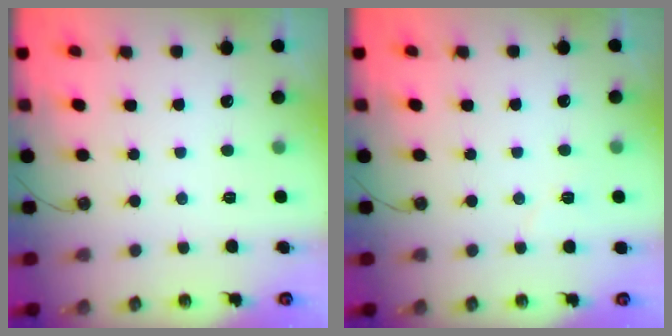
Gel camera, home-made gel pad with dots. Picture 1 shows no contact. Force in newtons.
{"total": 4.1, "press": 3.6, "slide": 2.0}